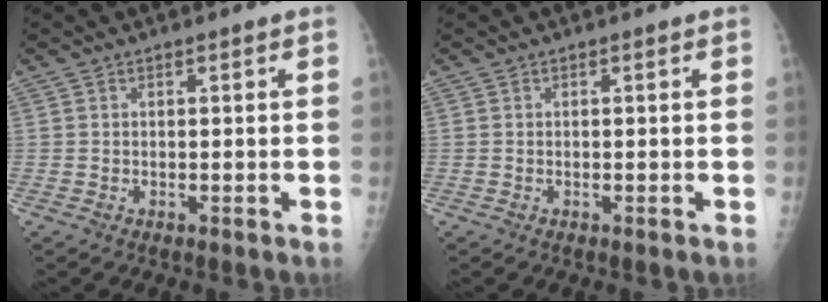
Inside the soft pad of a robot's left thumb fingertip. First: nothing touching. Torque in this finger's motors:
{"motor_torque": [0.00, 0.00, -0.09, -0.12, 0.00]}